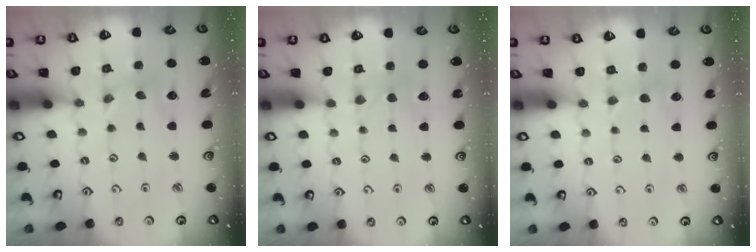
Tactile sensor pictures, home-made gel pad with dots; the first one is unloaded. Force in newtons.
{"total": 2.8, "press": 2.7, "slide": 0.6}
{"total": 3.3, "press": 3.3, "slide": 0.5}